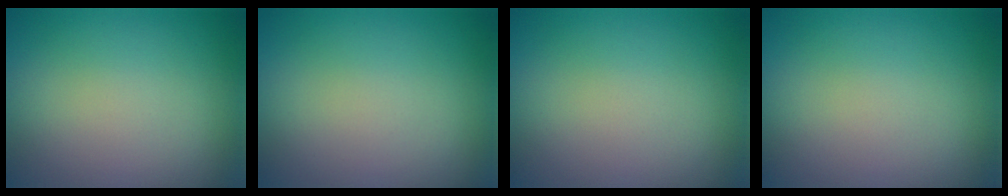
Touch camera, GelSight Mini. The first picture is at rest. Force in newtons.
{"total": 0.0}
{"total": 0.0}
{"total": 0.0}